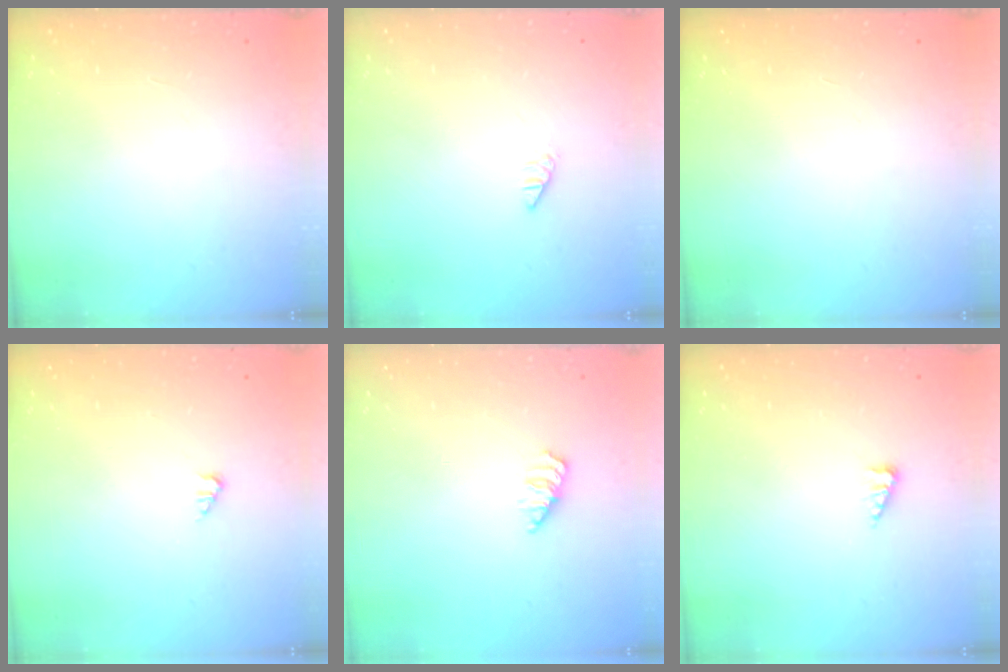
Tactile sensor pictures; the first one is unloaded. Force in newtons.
{"total": 0.0}
{"total": 0.0}
{"total": 1.2, "press": 1.1, "slide": 0.2}
{"total": 1.7, "press": 1.7, "slide": 0.3}
{"total": 2.9, "press": 2.9, "slide": 0.5}